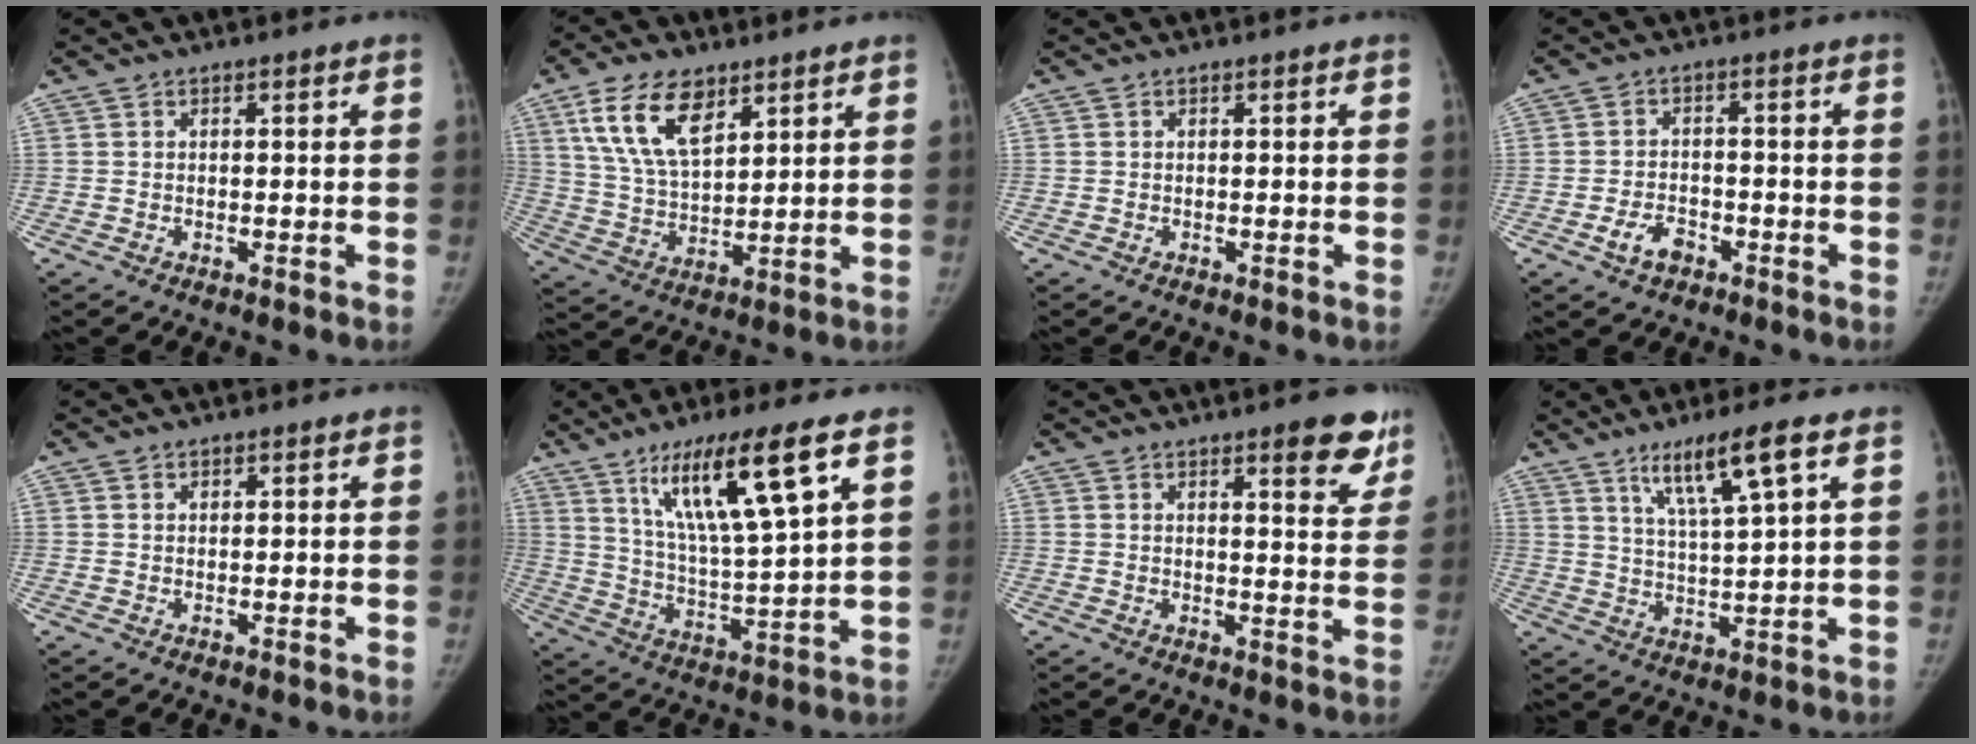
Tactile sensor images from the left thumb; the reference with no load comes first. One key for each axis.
{"total": 13.1, "fx": 7.0, "fy": 6.6, "fz": 8.9, "tx": -0.145, "ty": -0.025, "tz": 0.141}
{"total": 0.0}
{"total": 4.6, "fx": -2.6, "fy": 2.9, "fz": 2.5, "tx": -0.038, "ty": 0.021, "tz": -0.043}
{"total": 0.6, "fx": 0.4, "fy": 0.4, "fz": 0.2, "tx": 0.003, "ty": -0.002, "tz": 0.005}
{"total": 17.0, "fx": 8.7, "fy": 2.4, "fz": 14.4, "tx": -0.252, "ty": -0.040, "tz": 0.161}
{"total": 8.0, "fx": 5.3, "fy": 2.3, "fz": 5.6, "tx": -0.039, "ty": -0.028, "tz": 0.064}
{"total": 9.8, "fx": 5.2, "fy": 0.8, "fz": 8.2, "tx": -0.149, "ty": -0.023, "tz": 0.097}